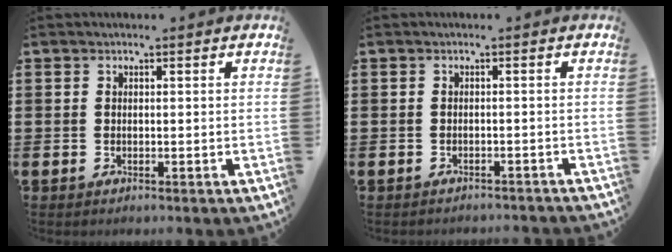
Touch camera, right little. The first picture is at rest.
{"total": 0.9, "force": [-0.9, -0.1, 0.0], "torque": [-0.001, 0.001, -0.018]}